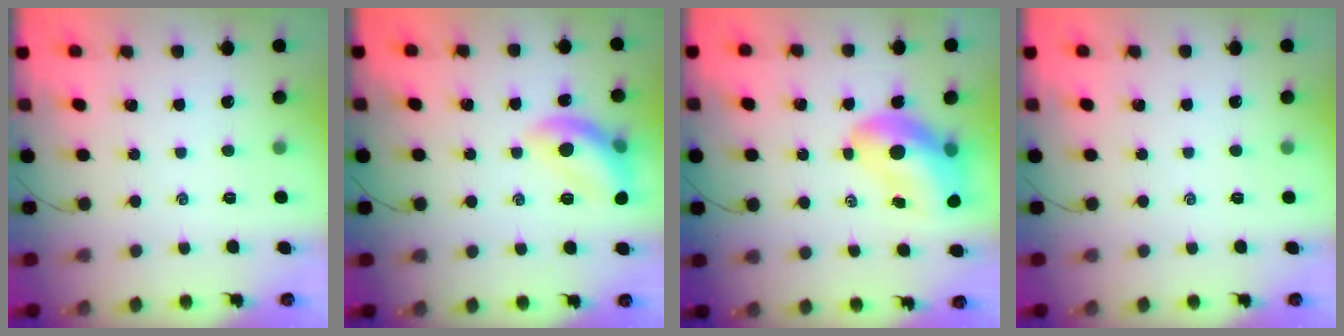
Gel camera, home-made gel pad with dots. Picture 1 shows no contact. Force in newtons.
{"total": 12.6, "press": 12.5, "slide": 1.4}
{"total": 13.9, "press": 13.3, "slide": 3.9}
{"total": 1.1, "press": 0.9, "slide": 0.5}